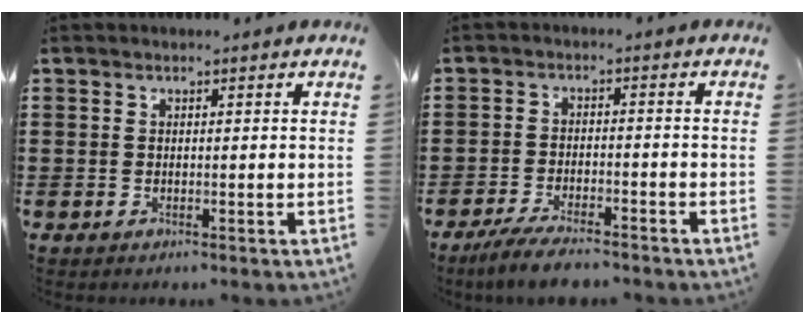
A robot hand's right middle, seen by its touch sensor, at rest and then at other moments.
{"total": 4.4, "force": [-3.9, 0.3, 1.9], "torque": [-0.046, -0.007, -0.078]}